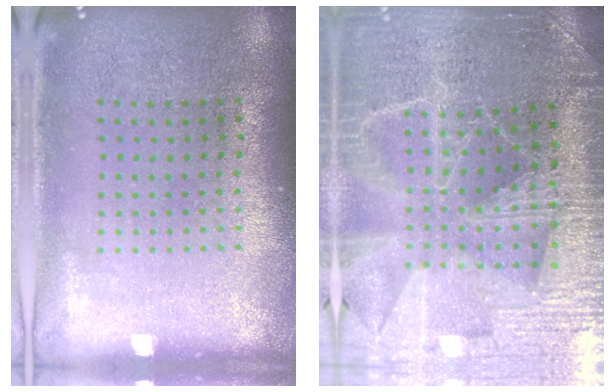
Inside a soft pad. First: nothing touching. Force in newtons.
{"total": 3.8, "press": 3.7, "slide": 0.9}